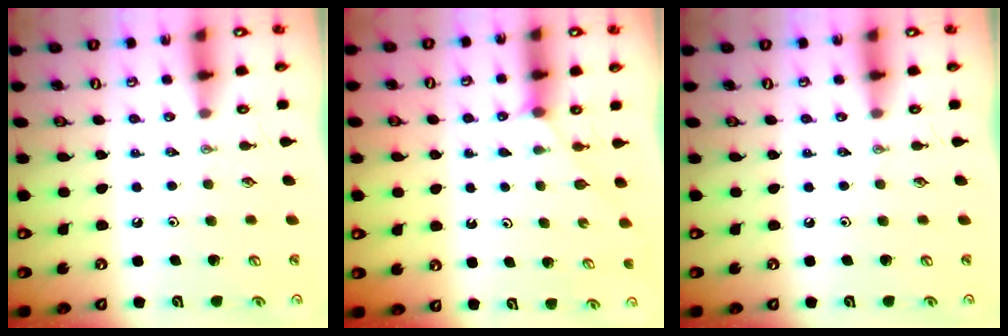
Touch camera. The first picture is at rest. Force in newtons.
{"total": 2.1, "press": 2.0, "slide": 0.3}
{"total": 0.0}